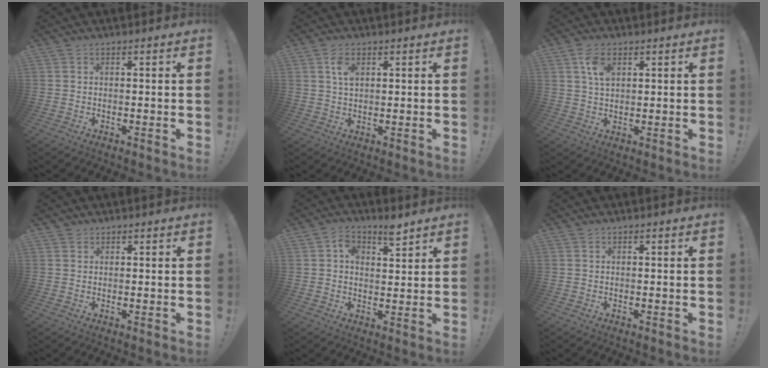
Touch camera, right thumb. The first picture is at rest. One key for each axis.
{"total": 4.1, "fx": 1.8, "fy": 2.1, "fz": 3.0, "tx": -0.048, "ty": -0.004, "tz": 0.029}
{"total": 5.7, "fx": 2.5, "fy": 3.2, "fz": 4.0, "tx": -0.058, "ty": -0.006, "tz": 0.043}
{"total": 1.2, "fx": 0.8, "fy": 0.9, "fz": 0.0, "tx": 0.001, "ty": 0.002, "tz": 0.017}
{"total": 5.4, "fx": 3.4, "fy": 3.1, "fz": 2.8, "tx": -0.024, "ty": -0.022, "tz": 0.056}
{"total": 0.0}